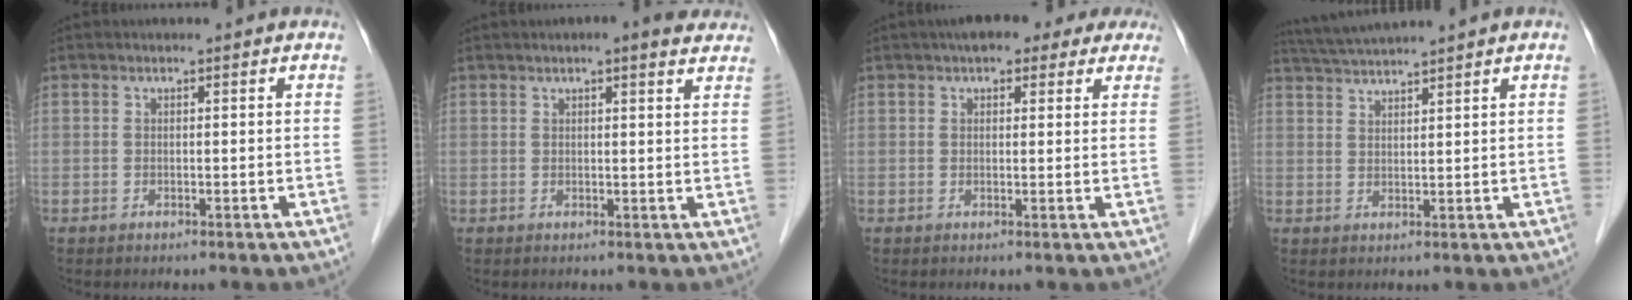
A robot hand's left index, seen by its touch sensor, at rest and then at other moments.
{"total": 5.8, "force": [4.5, 1.2, 3.4], "torque": [-0.040, 0.017, 0.048]}
{"total": 8.3, "force": [6.2, 3.6, 4.2], "torque": [-0.039, 0.028, 0.071]}
{"total": 5.3, "force": [4.8, -1.5, 1.8], "torque": [-0.038, 0.017, 0.091]}